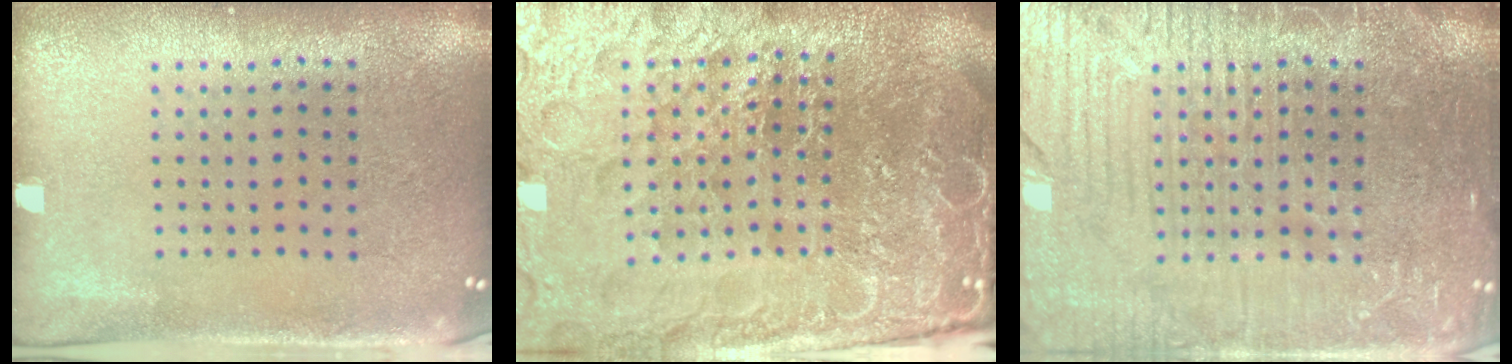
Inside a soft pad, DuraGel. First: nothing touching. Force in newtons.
{"total": 6.8, "press": 6.0, "slide": 3.2}
{"total": 7.2, "press": 7.2, "slide": 0.9}